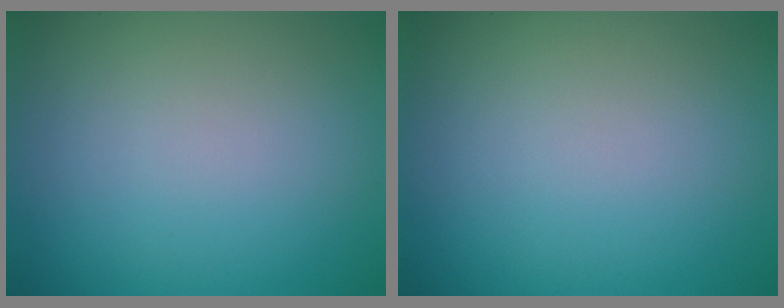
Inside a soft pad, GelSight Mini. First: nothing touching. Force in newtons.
{"total": 0.0}